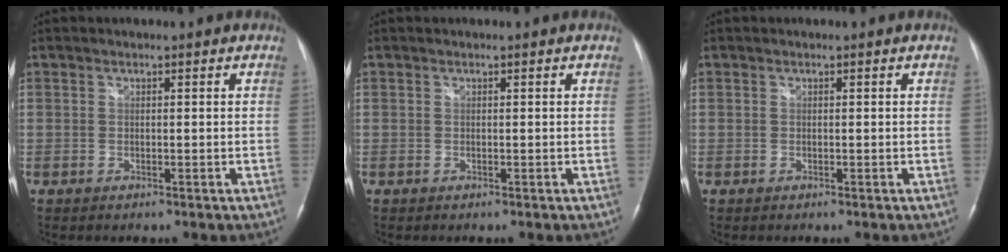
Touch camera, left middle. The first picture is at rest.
{"total": 0.0}
{"total": 0.0}